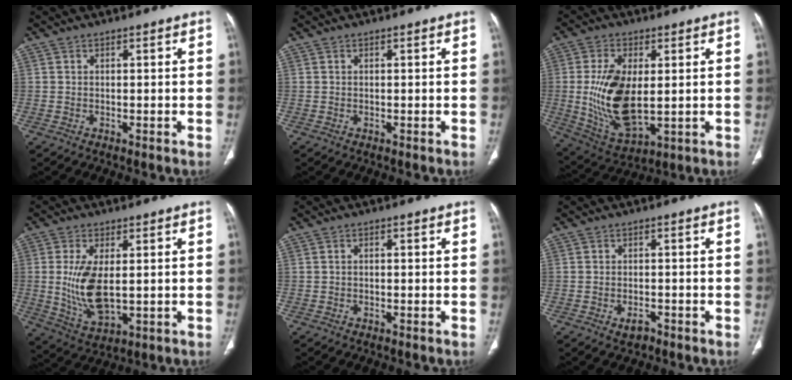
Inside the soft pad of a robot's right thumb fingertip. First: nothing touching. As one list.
[{"total": 0.0}, {"total": 15.1, "force": [0.5, 7.7, 13.0], "torque": [-0.250, -0.018, 0.025]}, {"total": 10.2, "force": [0.3, 4.8, 9.0], "torque": [-0.183, -0.018, 0.023]}, {"total": 0.5, "force": [-0.2, 0.3, 0.3], "torque": [-0.005, 0.002, -0.008]}, {"total": 2.2, "force": [-1.4, 1.3, 1.2], "torque": [-0.022, 0.007, -0.018]}]